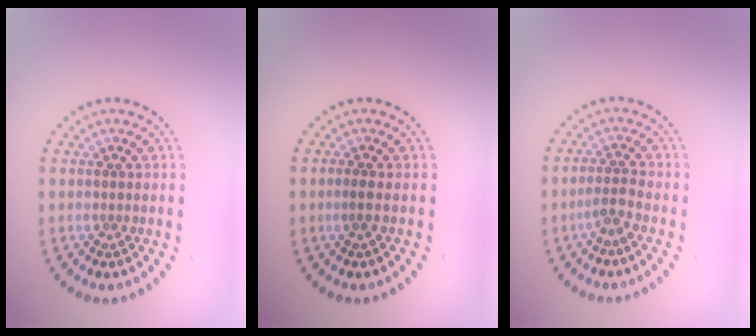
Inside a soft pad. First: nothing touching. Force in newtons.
{"total": 0.8, "press": 0.6, "slide": 0.5}
{"total": 1.8, "press": 1.2, "slide": 1.3}